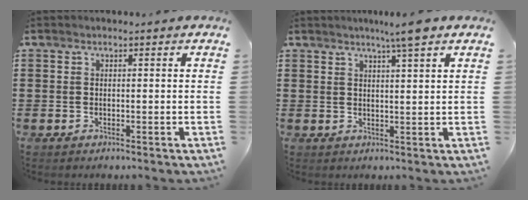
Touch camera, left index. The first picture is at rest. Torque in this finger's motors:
{"motor_torque": [0.78, -0.80, 0.36, 0.08]}